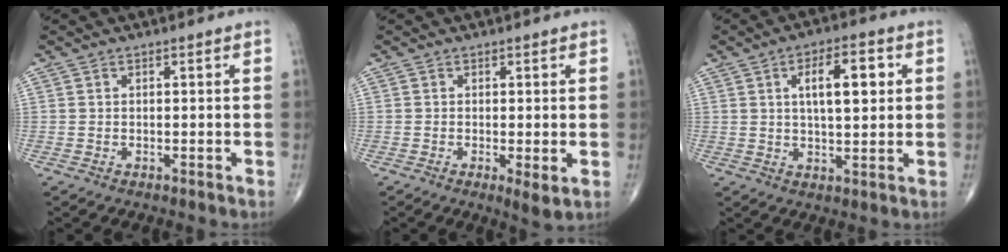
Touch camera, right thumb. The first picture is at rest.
{"total": 3.1, "force": [-0.4, 0.8, 2.9], "torque": [-0.049, -0.012, -0.010]}
{"total": 9.5, "force": [2.5, 3.8, 8.3], "torque": [-0.114, -0.002, 0.039]}